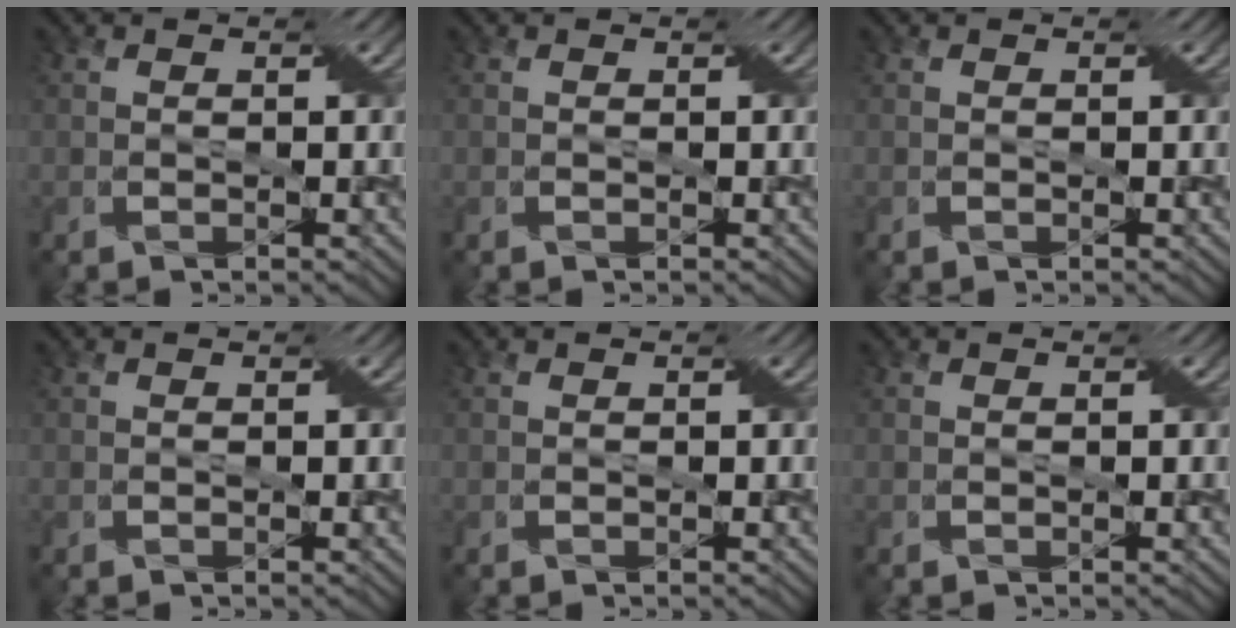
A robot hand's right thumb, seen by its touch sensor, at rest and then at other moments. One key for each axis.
{"total": 0.0}
{"total": 0.0}
{"total": 0.0}
{"total": 0.0}
{"total": 0.0}